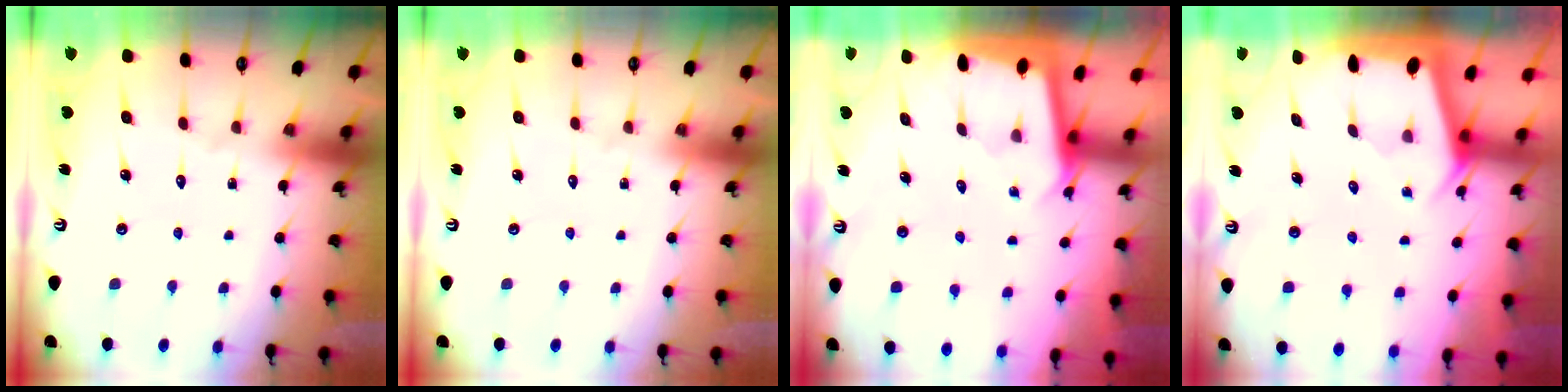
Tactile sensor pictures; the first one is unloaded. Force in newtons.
{"total": 0.0}
{"total": 2.1, "press": 2.1, "slide": 0.1}
{"total": 2.0, "press": 1.9, "slide": 0.3}